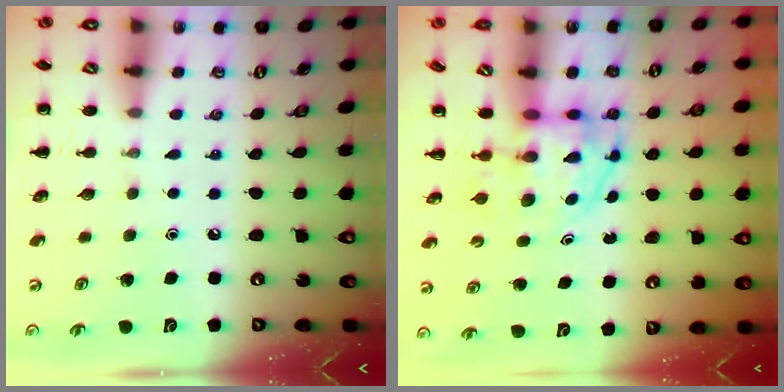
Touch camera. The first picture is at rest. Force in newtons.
{"total": 3.5, "press": 3.5, "slide": 0.5}